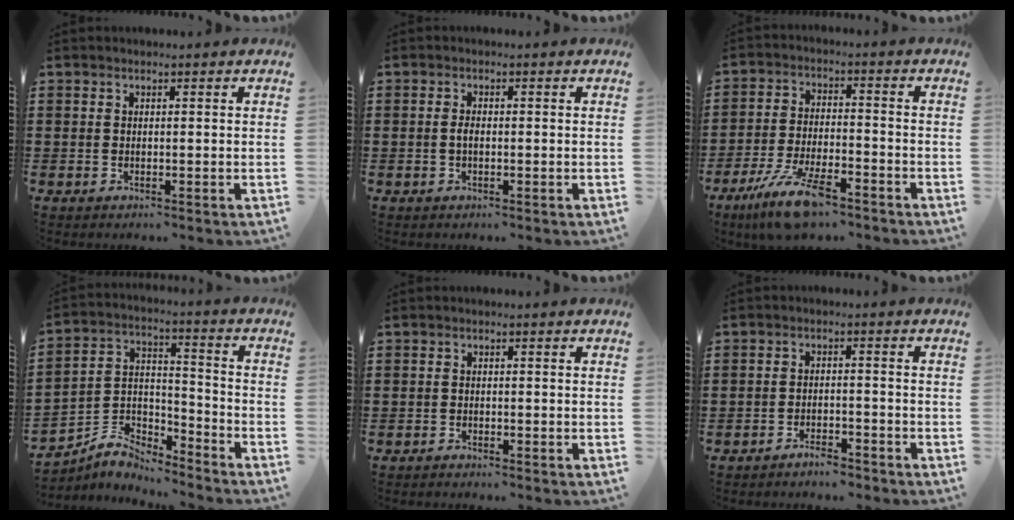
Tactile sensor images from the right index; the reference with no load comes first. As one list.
[{"total": 1.4, "force": [-0.3, 0.6, 1.2], "torque": [-0.032, -0.003, -0.008]}, {"total": 10.1, "force": [-7.2, 2.3, 6.7], "torque": [-0.145, 0.003, -0.137]}, {"total": 6.1, "force": [-5.7, 2.0, 0.8], "torque": [-0.033, 0.010, -0.119]}, {"total": 0.7, "force": [-0.7, 0.1, -0.1], "torque": [0.000, 0.002, -0.016]}, {"total": 2.7, "force": [-2.7, 0.4, 0.4], "torque": [-0.013, 0.003, -0.055]}]